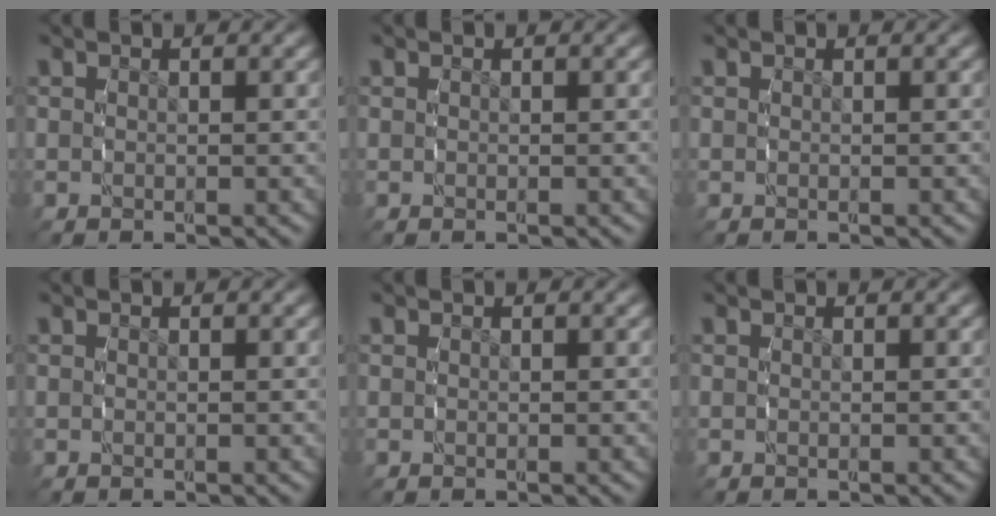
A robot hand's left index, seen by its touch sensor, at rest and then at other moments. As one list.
[{"total": 0.0}, {"total": 0.0}, {"total": 0.0}, {"total": 0.0}, {"total": 0.0}]